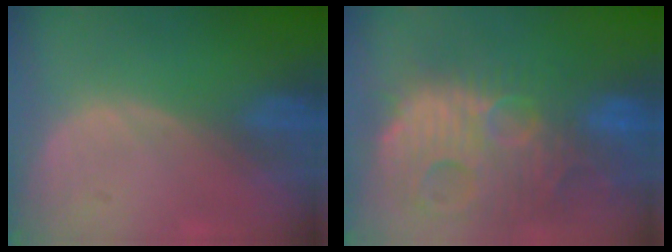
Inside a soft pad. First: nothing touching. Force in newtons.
{"total": 15.0, "press": 13.0, "slide": 7.4}